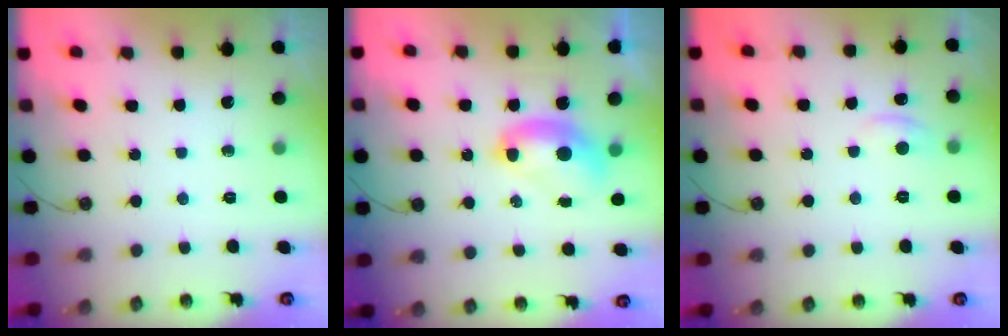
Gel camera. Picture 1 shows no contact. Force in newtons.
{"total": 2.7, "press": 2.7, "slide": 0.1}
{"total": 1.1, "press": 0.7, "slide": 0.9}